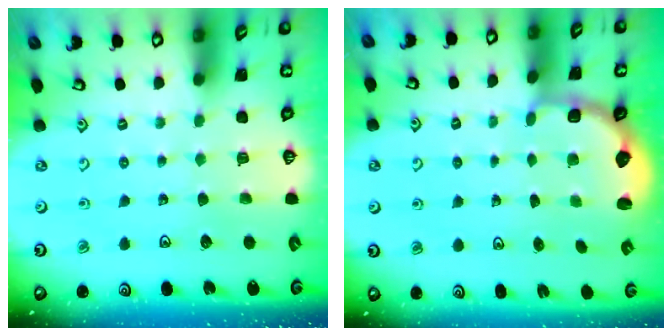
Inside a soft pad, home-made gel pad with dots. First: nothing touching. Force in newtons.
{"total": 2.9, "press": 2.4, "slide": 1.6}